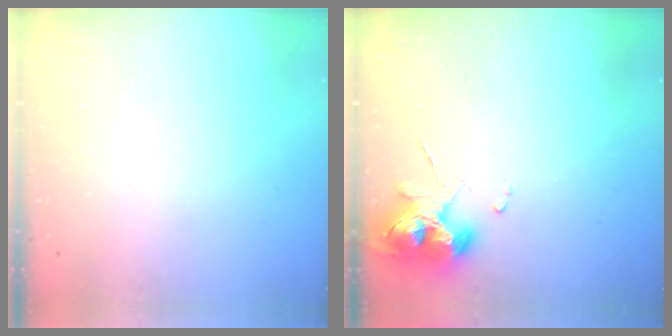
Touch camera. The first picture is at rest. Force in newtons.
{"total": 12.2, "press": 12.1, "slide": 1.7}